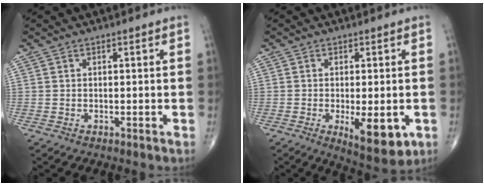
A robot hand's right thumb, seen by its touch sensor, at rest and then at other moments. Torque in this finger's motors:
{"motor_torque": [-0.14, 0.59, -0.03, -0.25, 0.15]}